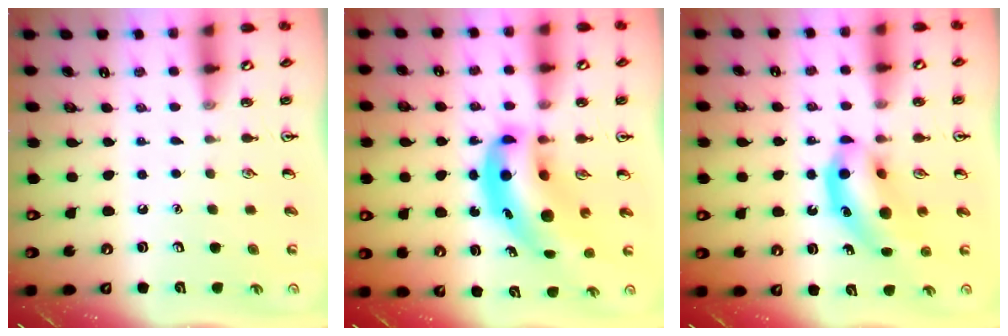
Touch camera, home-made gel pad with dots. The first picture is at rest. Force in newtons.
{"total": 13.3, "press": 12.8, "slide": 3.9}
{"total": 11.5, "press": 11.0, "slide": 3.5}